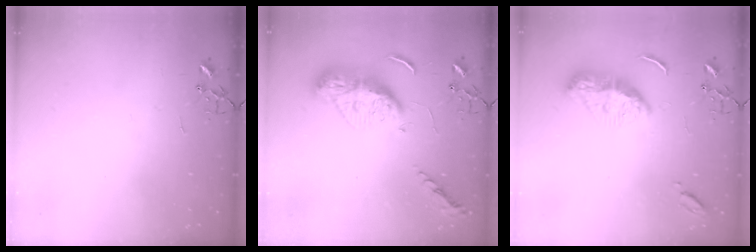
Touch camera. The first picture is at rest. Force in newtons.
{"total": 15.4, "press": 15.3, "slide": 1.2}
{"total": 11.1, "press": 11.0, "slide": 1.0}